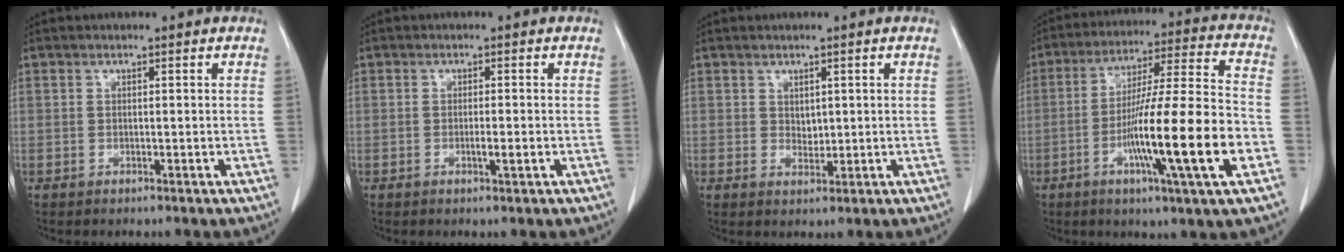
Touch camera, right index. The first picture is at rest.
{"total": 1.7, "force": [-0.6, 0.1, 1.6], "torque": [-0.029, -0.003, -0.010]}
{"total": 1.6, "force": [0.5, 1.2, 1.0], "torque": [-0.014, -0.004, 0.013]}
{"total": 18.3, "force": [-5.7, -0.1, 17.4], "torque": [-0.291, -0.009, -0.096]}